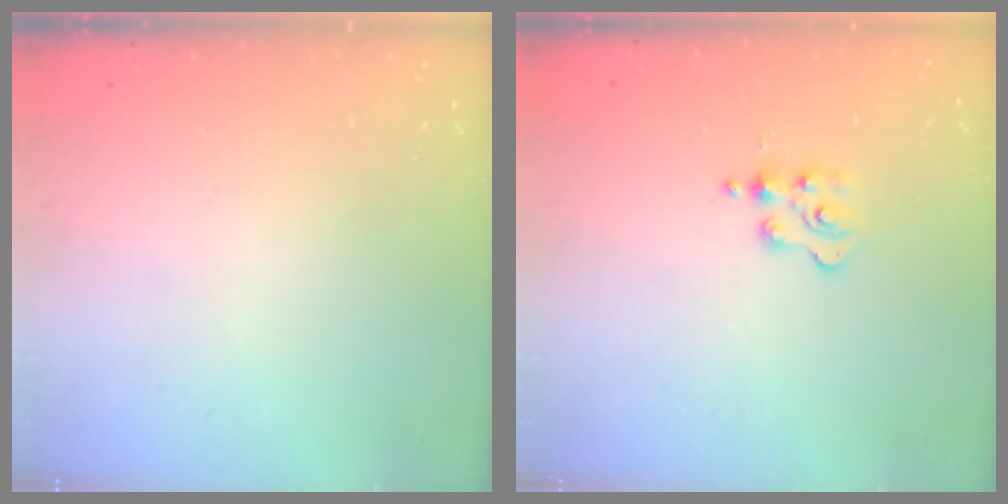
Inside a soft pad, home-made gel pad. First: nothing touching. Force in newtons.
{"total": 2.1, "press": 2.1, "slide": 0.4}